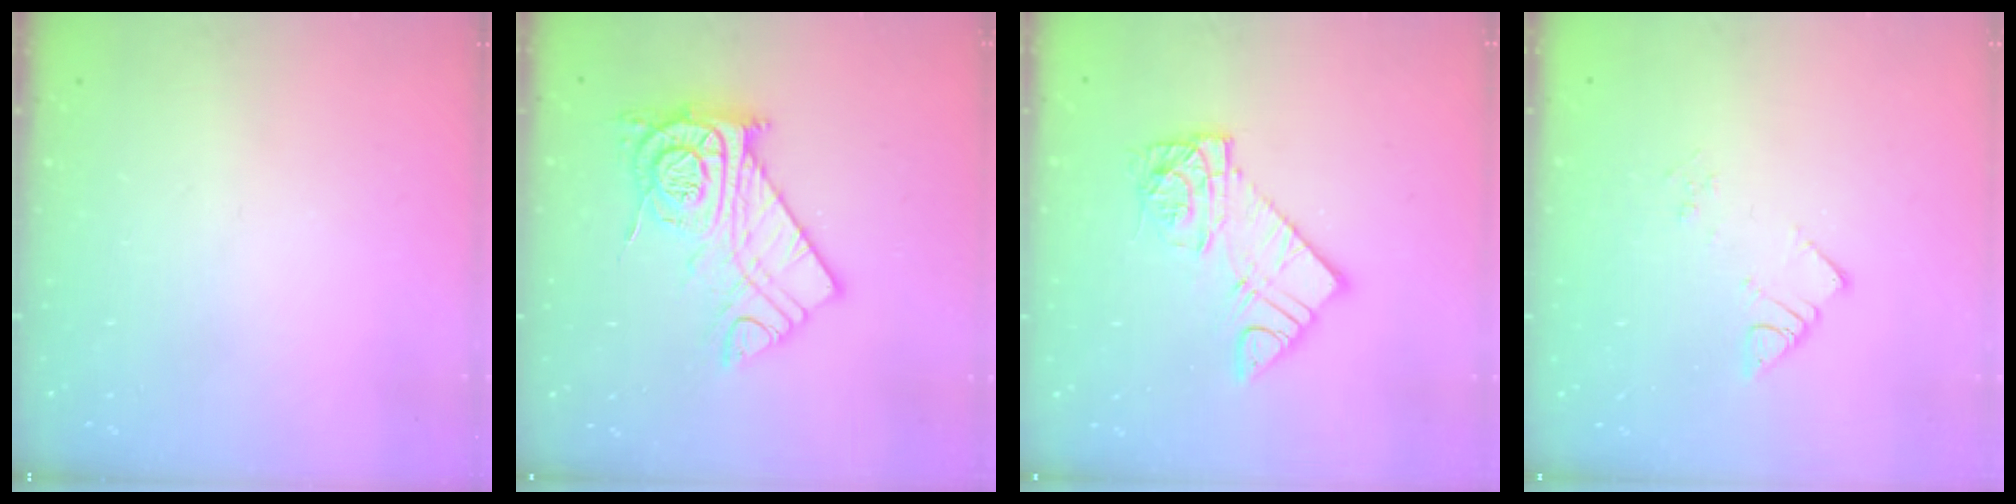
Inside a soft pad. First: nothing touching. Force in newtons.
{"total": 14.8, "press": 14.8, "slide": 1.2}
{"total": 11.0, "press": 10.9, "slide": 1.0}
{"total": 3.3, "press": 3.3, "slide": 0.2}